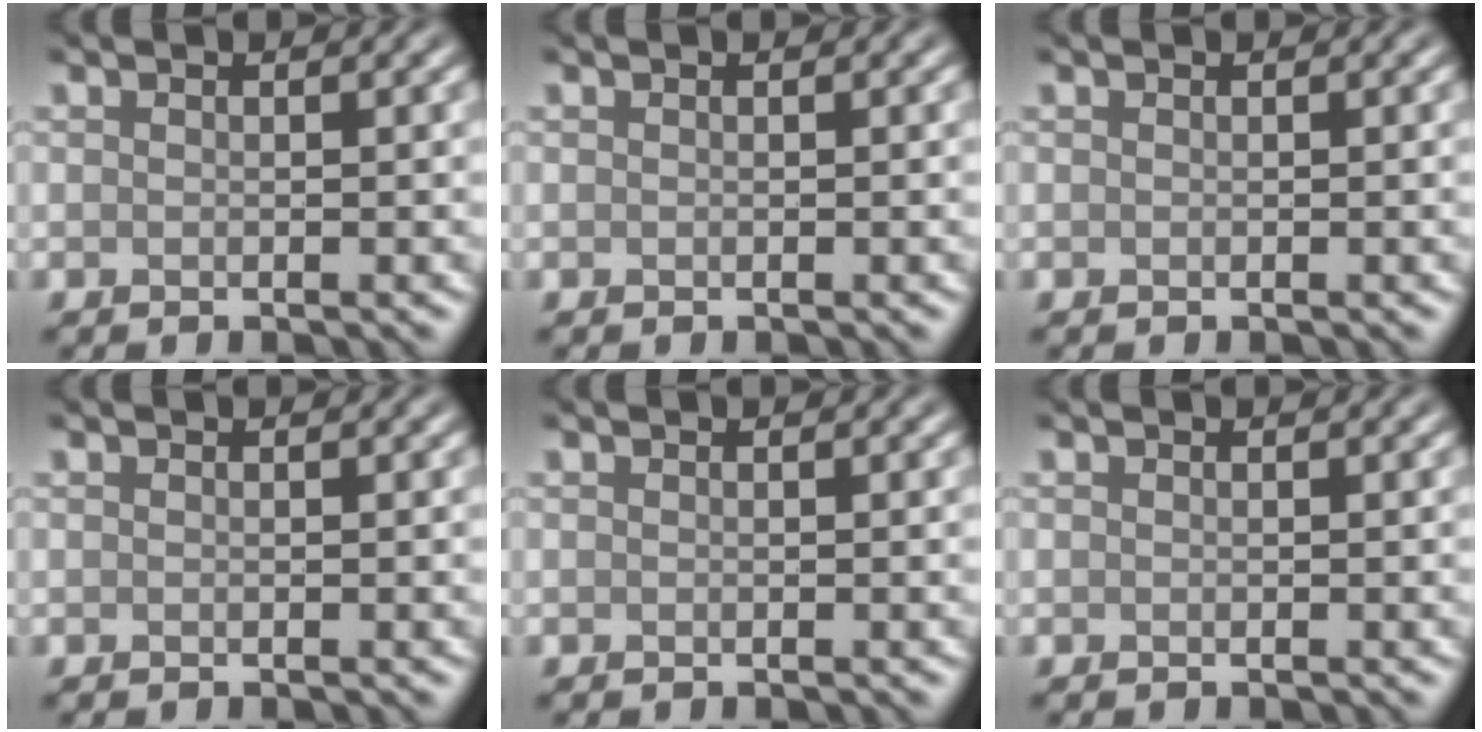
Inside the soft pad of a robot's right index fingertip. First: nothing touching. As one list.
[{"total": 0.0}, {"total": 0.0}, {"total": 0.0}, {"total": 0.0}, {"total": 0.0}]